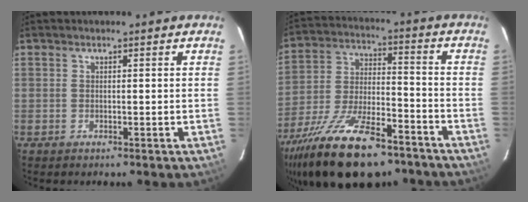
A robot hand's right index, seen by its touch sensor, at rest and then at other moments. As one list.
[{"total": 23.1, "force": [-16.0, 8.5, 14.2], "torque": [-0.274, -0.036, -0.257]}]